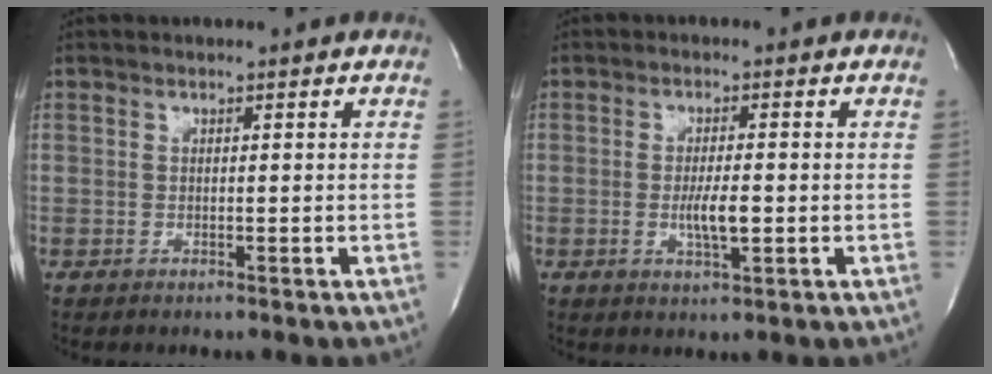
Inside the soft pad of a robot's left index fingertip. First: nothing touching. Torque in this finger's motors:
{"motor_torque": [0.88, 0.10, 0.06, 0.04]}